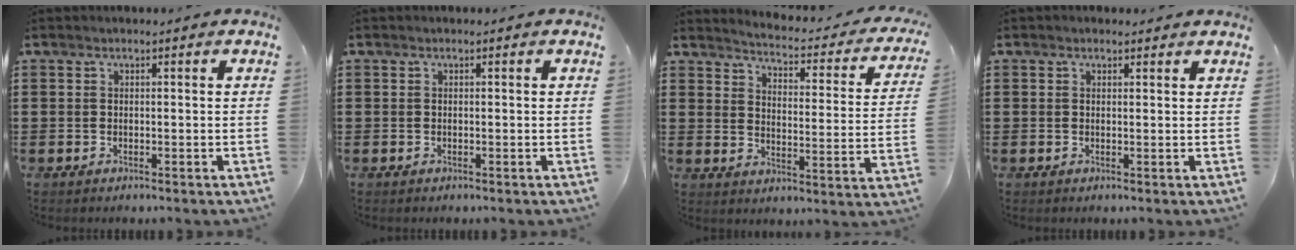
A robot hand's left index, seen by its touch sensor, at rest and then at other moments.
{"total": 0.0}
{"total": 2.9, "force": [2.8, -0.2, 0.7], "torque": [-0.035, -0.031, 0.040]}
{"total": 1.0, "force": [0.9, 0.4, 0.2], "torque": [-0.004, 0.004, 0.017]}